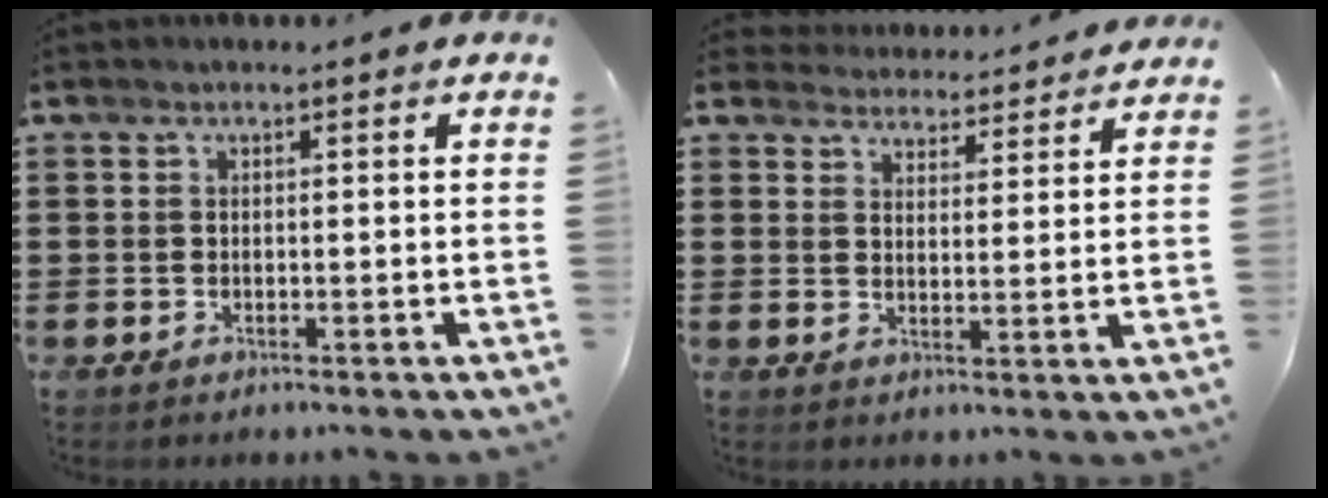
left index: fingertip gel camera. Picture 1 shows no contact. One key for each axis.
{"total": 4.1, "fx": 4.1, "fy": 0.2, "fz": -0.2, "tx": -0.014, "ty": -0.022, "tz": 0.072}